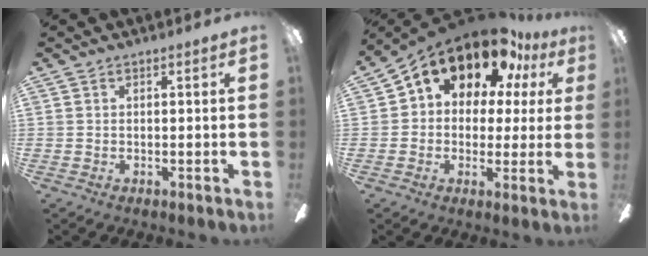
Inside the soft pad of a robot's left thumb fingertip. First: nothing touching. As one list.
[{"total": 15.5, "force": [10.9, 8.3, 7.4], "torque": [-0.134, -0.070, 0.191]}]